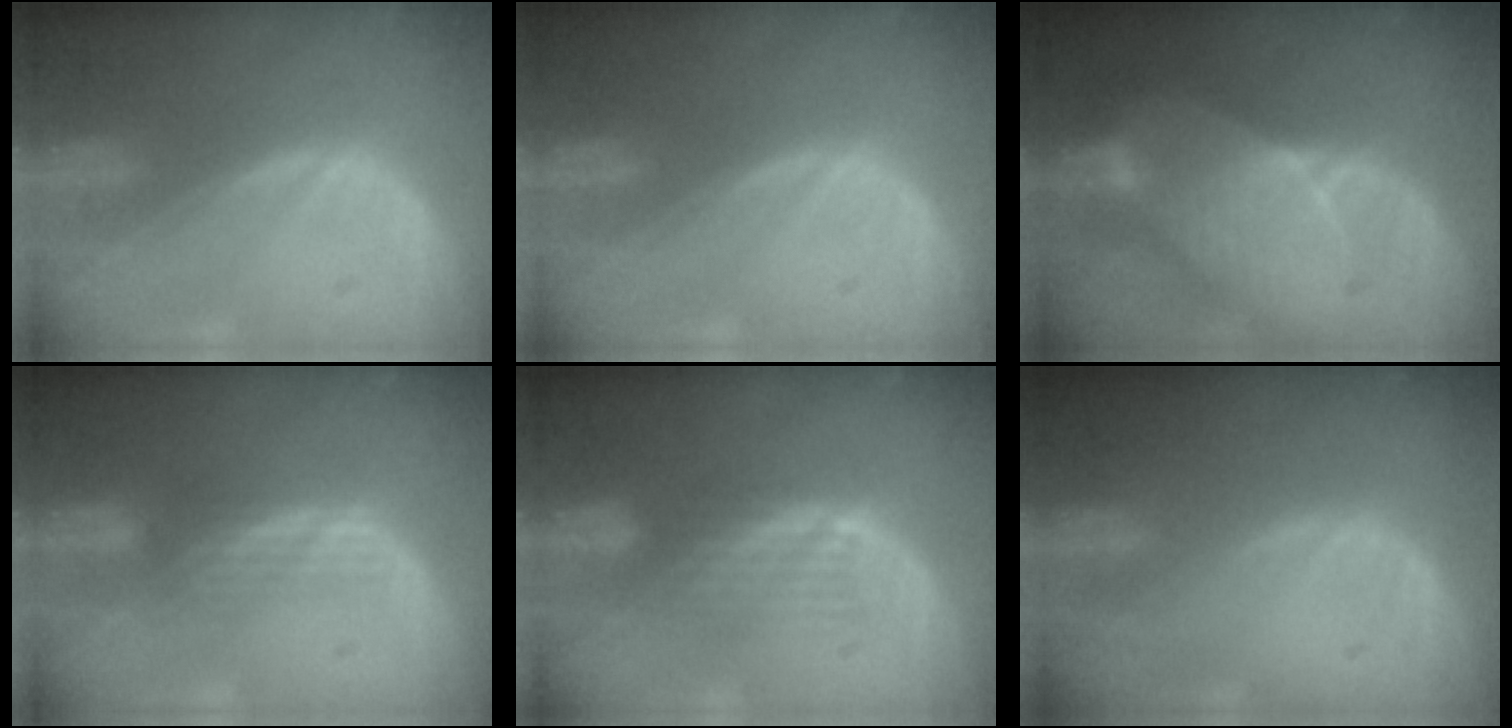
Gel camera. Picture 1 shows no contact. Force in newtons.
{"total": 0.0}
{"total": 7.1, "press": 7.0, "slide": 1.4}
{"total": 3.2, "press": 2.6, "slide": 1.9}
{"total": 4.7, "press": 4.1, "slide": 2.4}
{"total": 0.0}